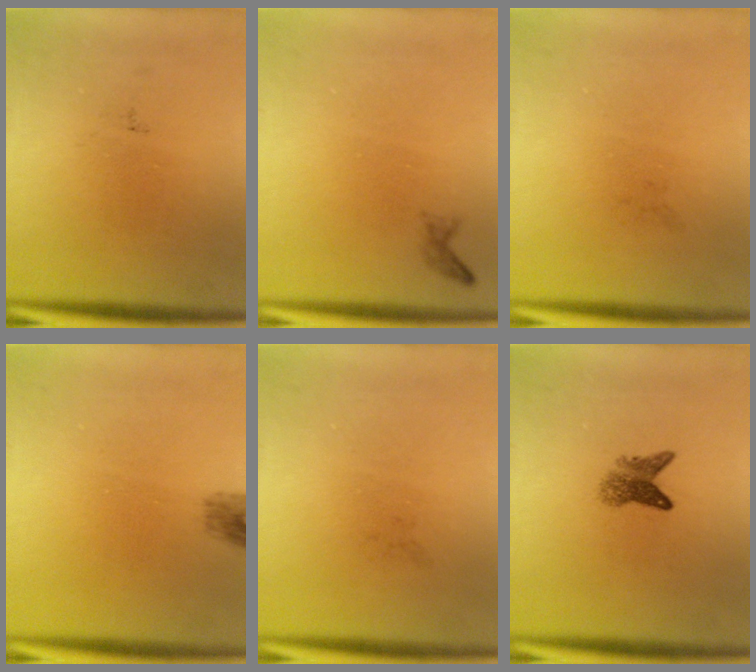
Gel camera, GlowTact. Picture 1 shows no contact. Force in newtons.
{"total": 0.6}
{"total": 0.0}
{"total": 1.5}
{"total": 0.0}
{"total": 2.6}